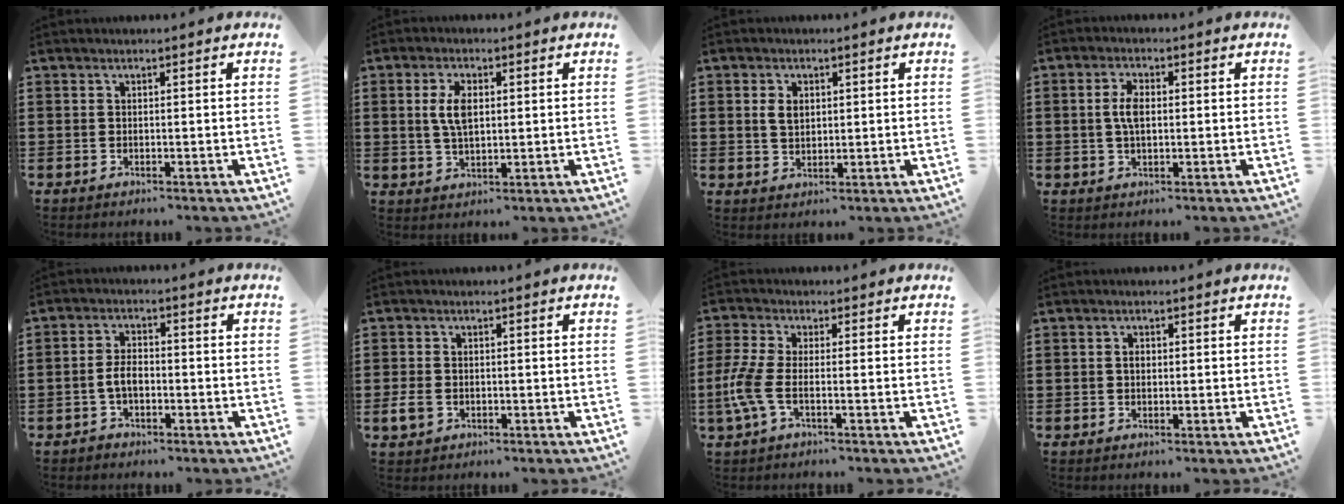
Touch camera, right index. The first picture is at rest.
{"total": 5.3, "force": [0.9, 2.5, 4.6], "torque": [-0.102, 0.008, 0.011]}
{"total": 2.7, "force": [0.6, 1.7, 2.0], "torque": [-0.044, 0.007, 0.009]}
{"total": 4.1, "force": [0.3, 1.9, 3.6], "torque": [-0.079, 0.005, 0.001]}
{"total": 3.8, "force": [-1.2, 2.2, 2.9], "torque": [-0.070, 0.001, -0.027]}
{"total": 2.7, "force": [-0.9, 2.2, 1.4], "torque": [-0.043, -0.004, -0.022]}
{"total": 5.8, "force": [-1.6, 2.2, 5.1], "torque": [-0.130, -0.012, -0.039]}
{"total": 1.2, "force": [-0.1, 0.8, 0.9], "torque": [-0.020, 0.004, -0.003]}